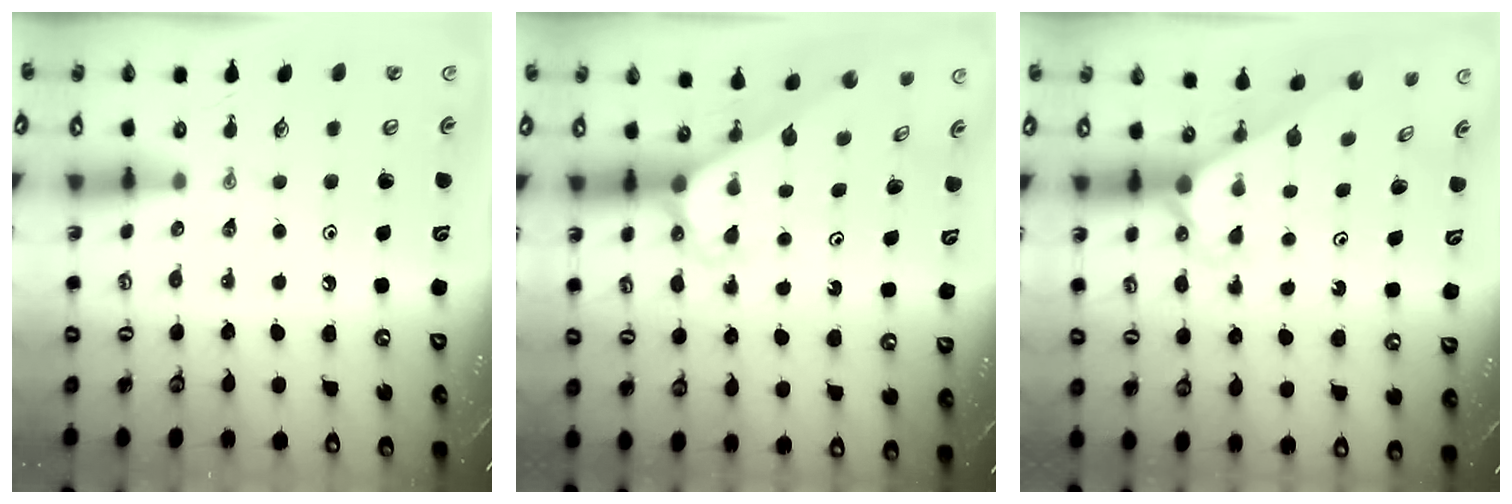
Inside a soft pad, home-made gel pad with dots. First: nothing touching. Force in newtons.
{"total": 2.8, "press": 2.8, "slide": 0.2}
{"total": 2.3, "press": 2.3, "slide": 0.2}